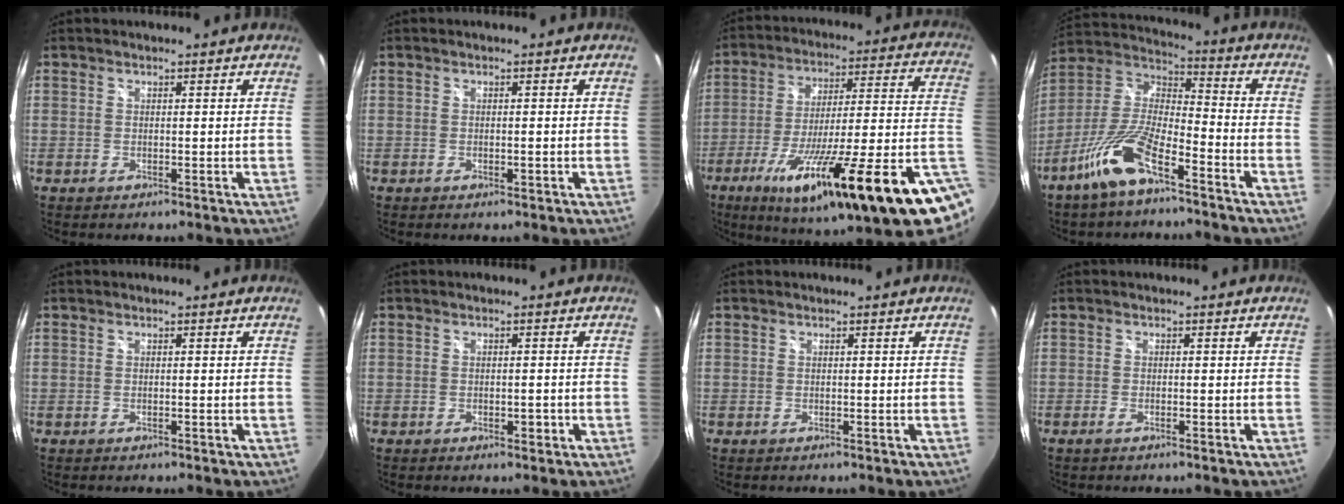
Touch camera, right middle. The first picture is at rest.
{"total": 0.8, "force": [-0.4, 0.4, 0.6], "torque": [-0.009, 0.001, -0.006]}
{"total": 31.5, "force": [-15.2, 3.6, 27.4], "torque": [-0.395, -0.062, -0.227]}
{"total": 13.2, "force": [-8.2, 4.0, 9.6], "torque": [-0.204, -0.002, -0.160]}
{"total": 0.0}
{"total": 1.8, "force": [-0.8, 1.0, 1.2], "torque": [-0.018, 0.000, -0.011]}
{"total": 0.0}
{"total": 1.0, "force": [-0.8, 0.0, 0.7], "torque": [-0.016, -0.002, -0.017]}